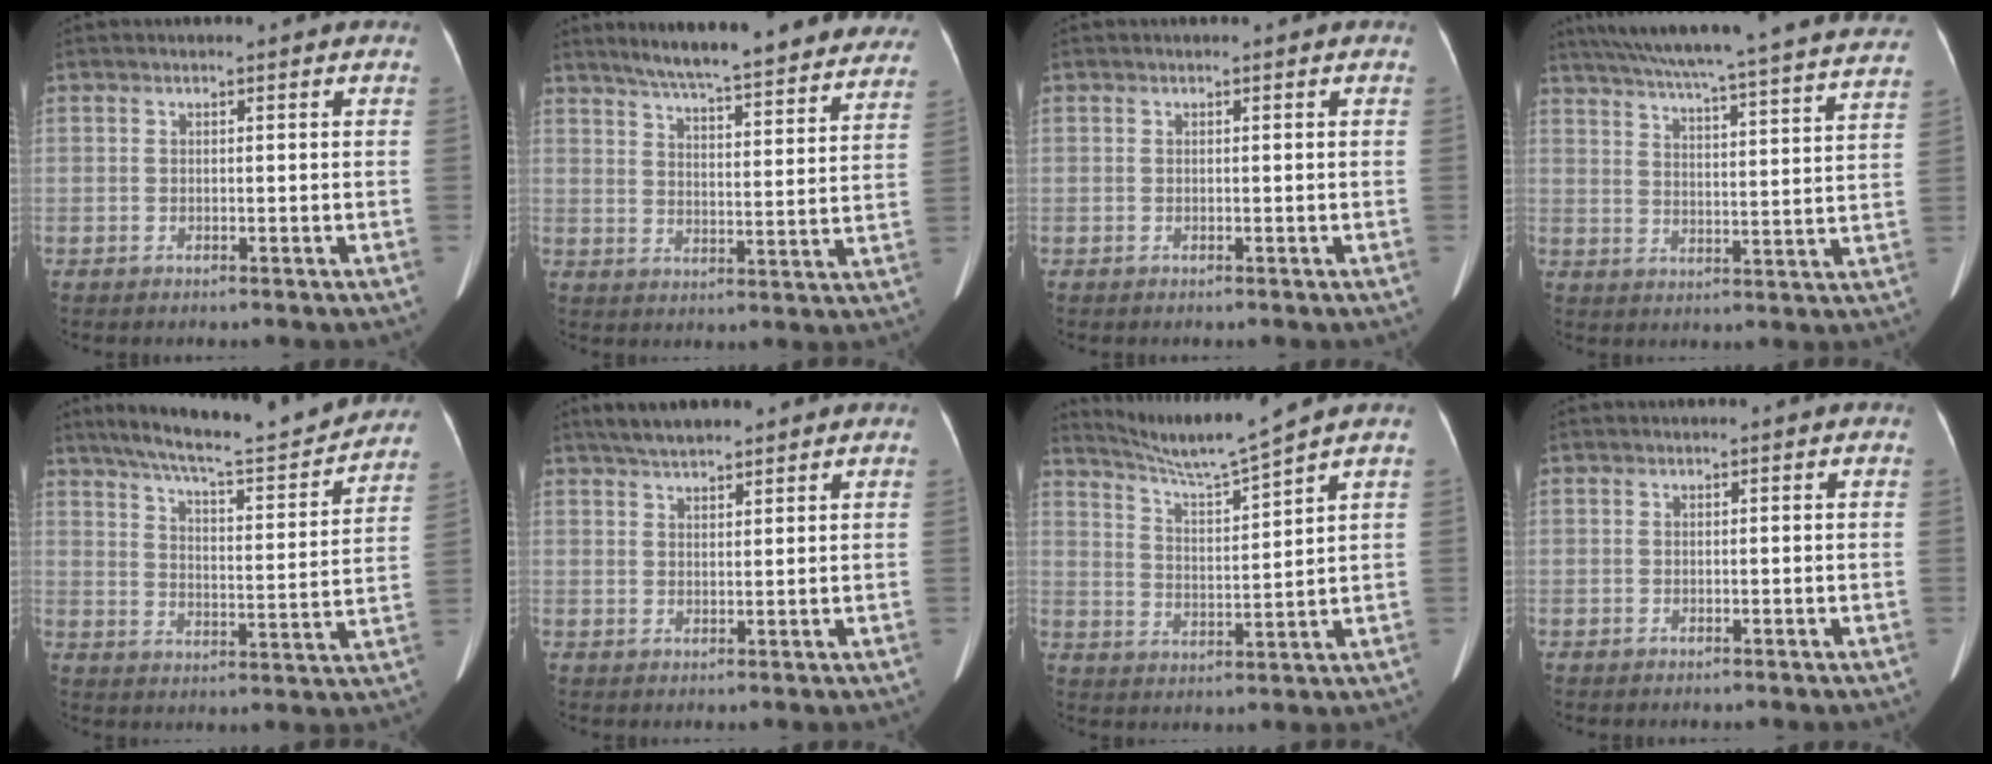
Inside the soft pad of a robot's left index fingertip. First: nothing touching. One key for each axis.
{"total": 25.4, "fx": 22.3, "fy": 3.2, "fz": 11.6, "tx": -0.165, "ty": -0.020, "tz": 0.280}
{"total": 0.0}
{"total": 32.7, "fx": 29.7, "fy": 1.5, "fz": 13.5, "tx": -0.222, "ty": -0.050, "tz": 0.372}
{"total": 20.9, "fx": 18.7, "fy": 1.5, "fz": 9.3, "tx": -0.146, "ty": -0.019, "tz": 0.254}
{"total": 5.9, "fx": 5.0, "fy": 1.1, "fz": 2.9, "tx": -0.051, "ty": 0.025, "tz": 0.089}
{"total": 8.4, "fx": 7.5, "fy": -2.5, "fz": 2.7, "tx": -0.058, "ty": -0.016, "tz": 0.147}
{"total": 0.0}